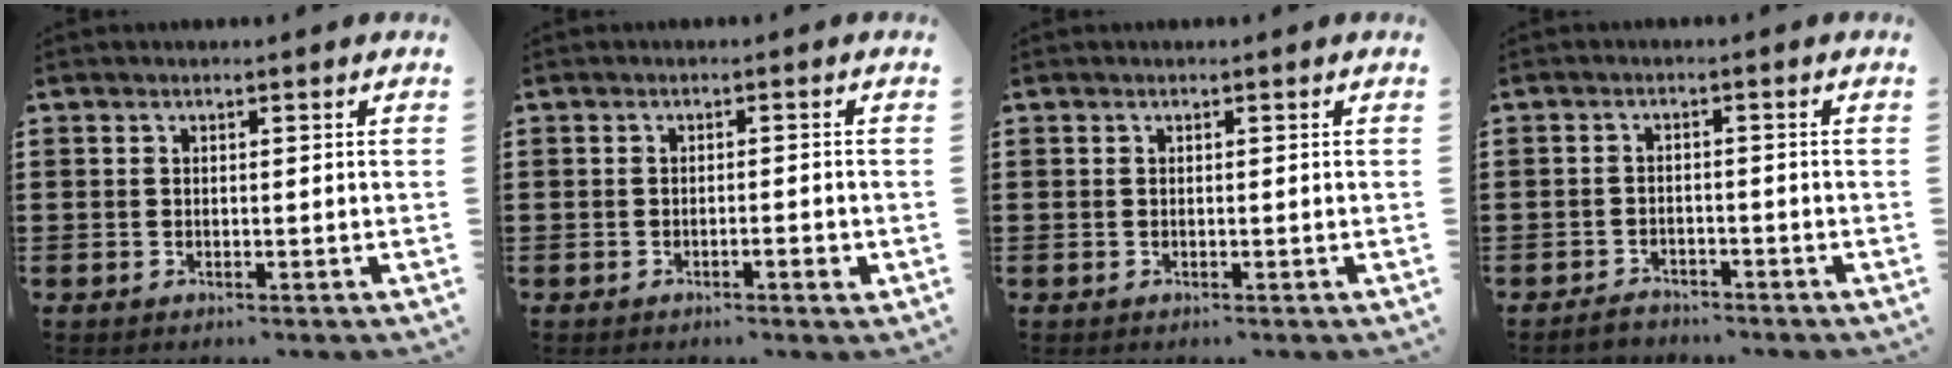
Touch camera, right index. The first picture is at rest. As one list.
[{"total": 1.9, "force": [-1.0, 0.2, 1.6], "torque": [-0.026, -0.003, -0.017]}, {"total": 0.0}, {"total": 1.9, "force": [-1.8, 0.5, 0.1], "torque": [-0.008, 0.003, -0.039]}]